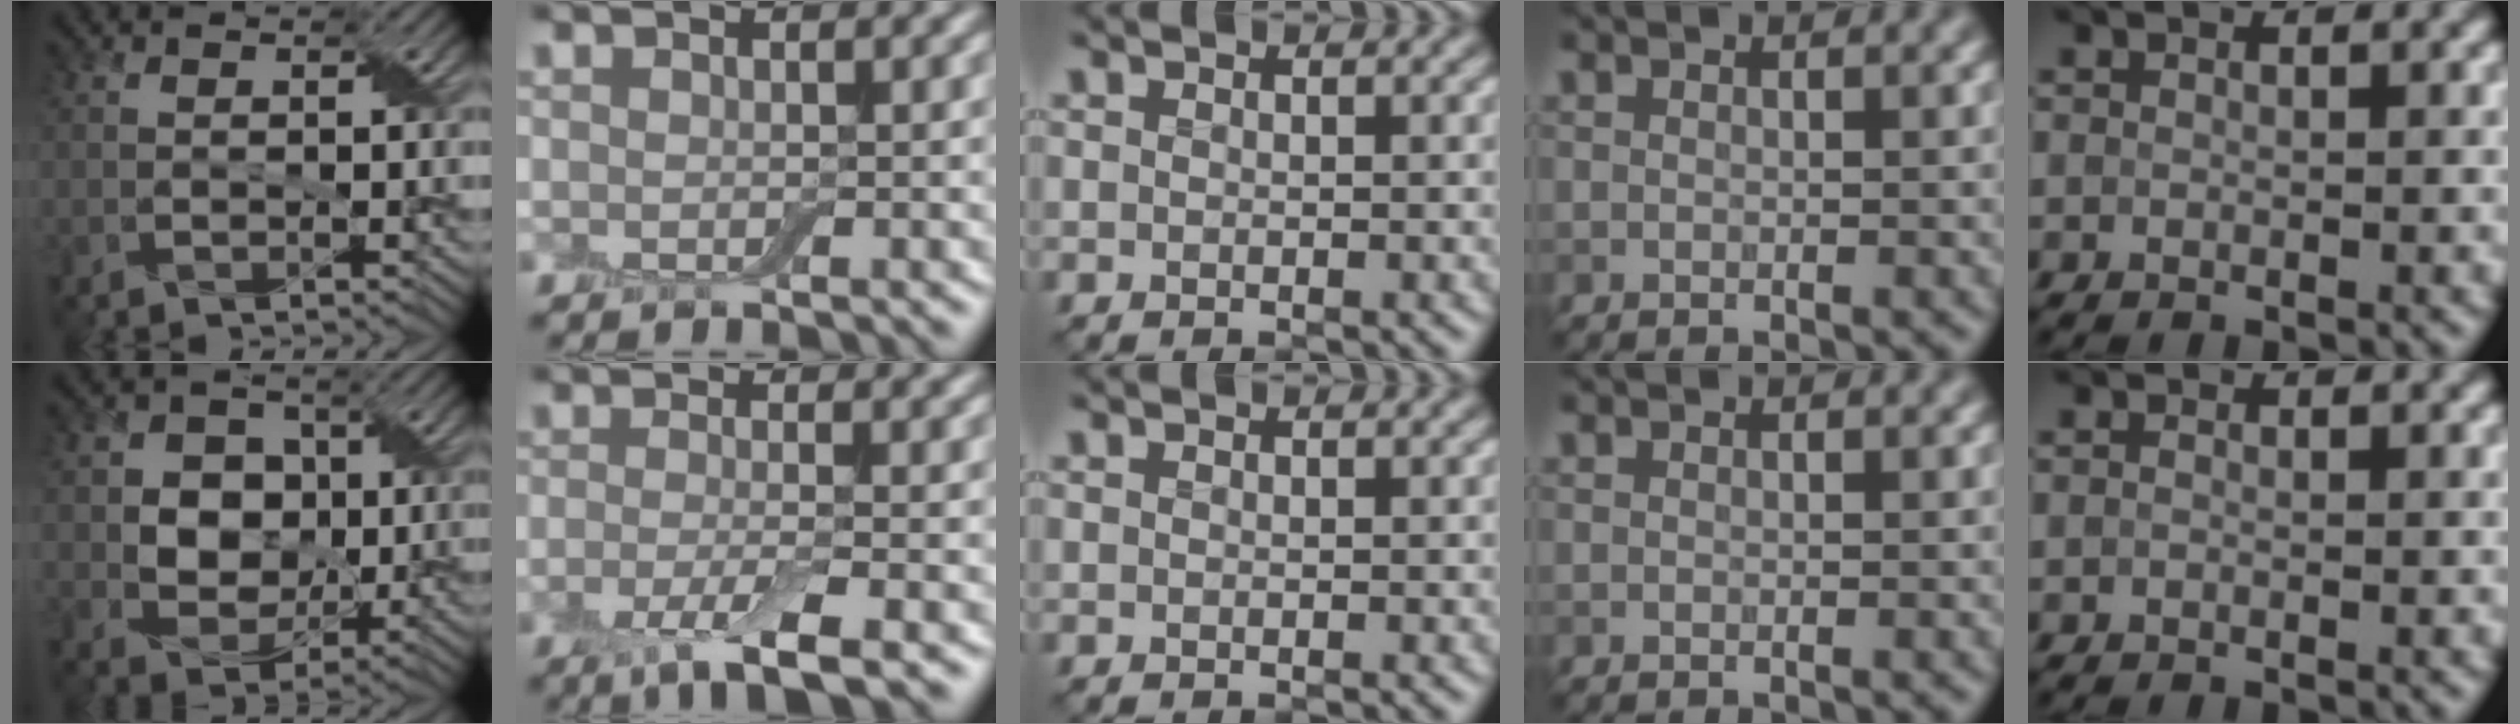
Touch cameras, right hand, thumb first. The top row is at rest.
{"thumb": {"total": 7.2, "force": [0.4, 6.3, 3.6], "torque": [-0.085, 0.005, -0.003]}, "index": {"total": 4.2, "force": [-1.7, 0.9, 3.7], "torque": [-0.070, -0.009, -0.038]}}